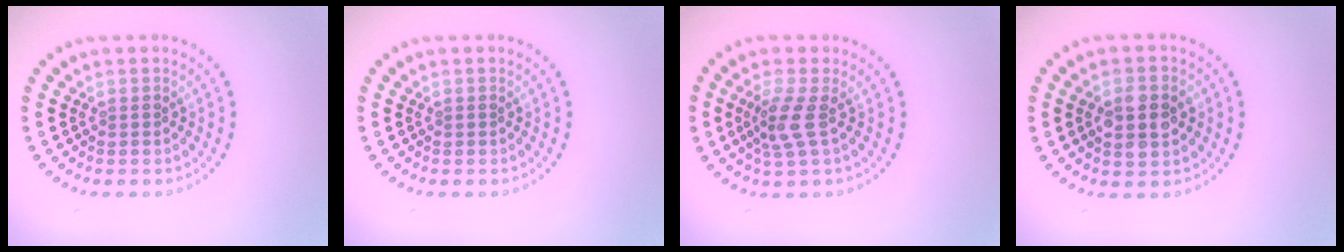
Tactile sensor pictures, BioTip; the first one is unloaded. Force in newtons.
{"total": 0.0}
{"total": 2.6, "press": 2.1, "slide": 1.6}
{"total": 4.0, "press": 4.0, "slide": 0.2}